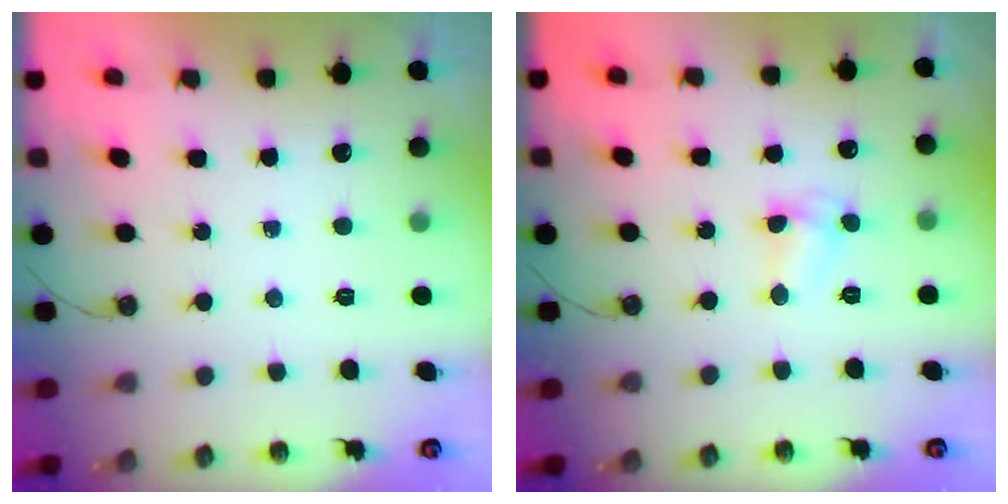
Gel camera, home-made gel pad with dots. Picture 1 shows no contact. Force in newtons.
{"total": 5.2, "press": 5.2, "slide": 0.6}